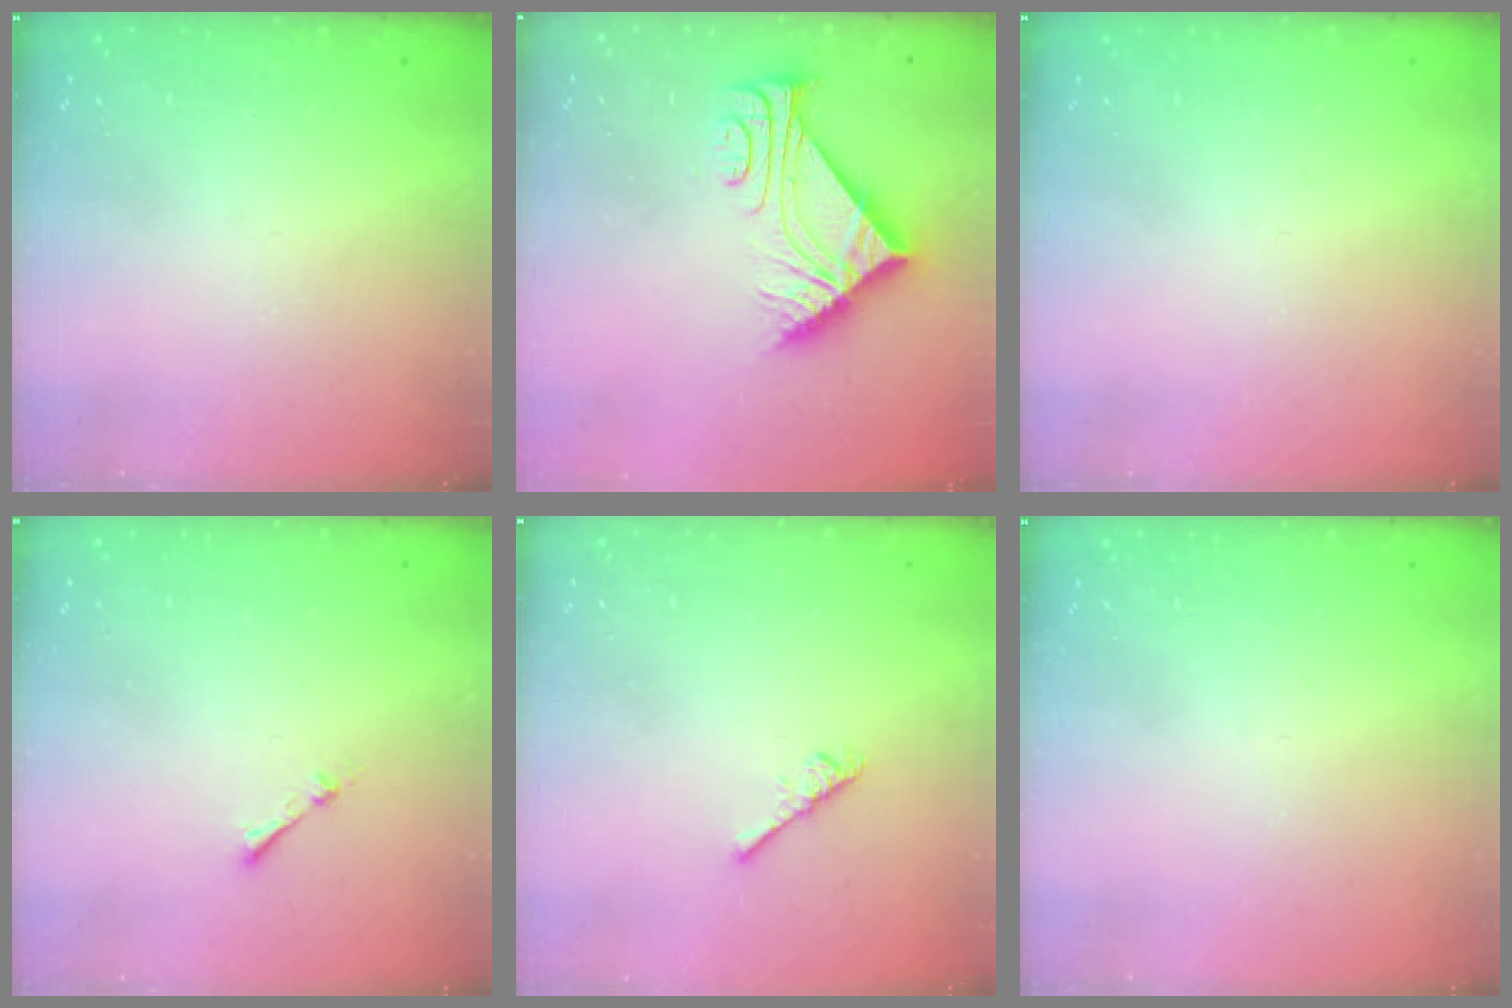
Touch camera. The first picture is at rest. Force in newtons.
{"total": 8.7, "press": 8.7, "slide": 0.1}
{"total": 0.0}
{"total": 1.7, "press": 1.7, "slide": 0.2}
{"total": 2.6, "press": 2.5, "slide": 0.5}
{"total": 0.0}